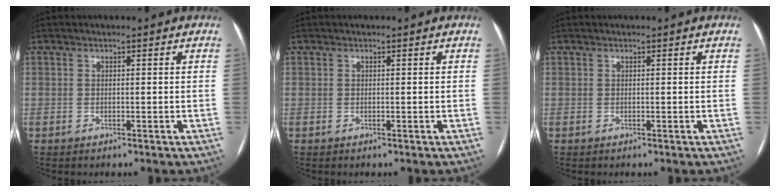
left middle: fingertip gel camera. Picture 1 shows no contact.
{"total": 0.0}
{"total": 0.0}